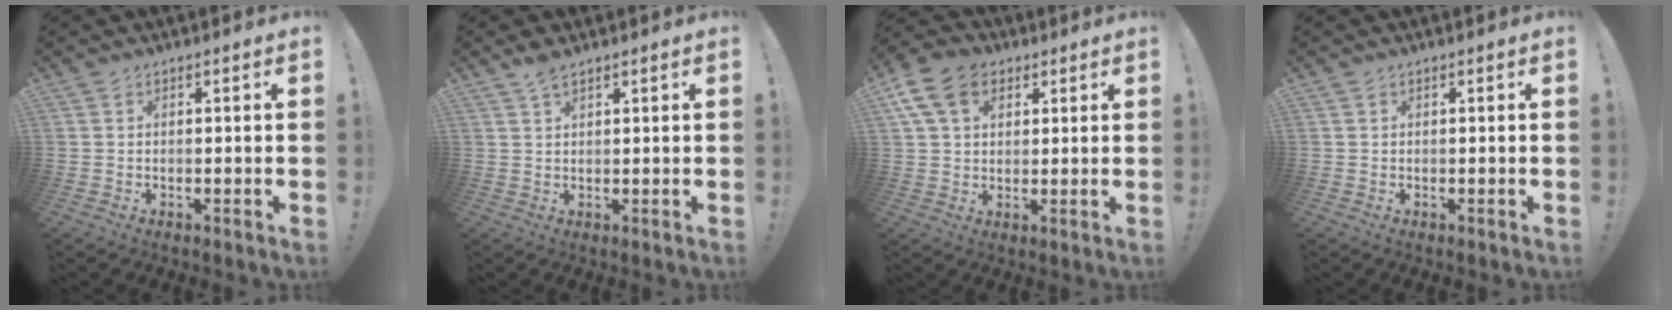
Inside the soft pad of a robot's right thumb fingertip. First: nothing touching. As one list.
[{"total": 3.2, "force": [2.2, 1.0, 2.1], "torque": [-0.033, -0.009, 0.038]}, {"total": 12.5, "force": [5.4, 8.8, 7.1], "torque": [-0.138, -0.012, 0.105]}, {"total": 0.0}]